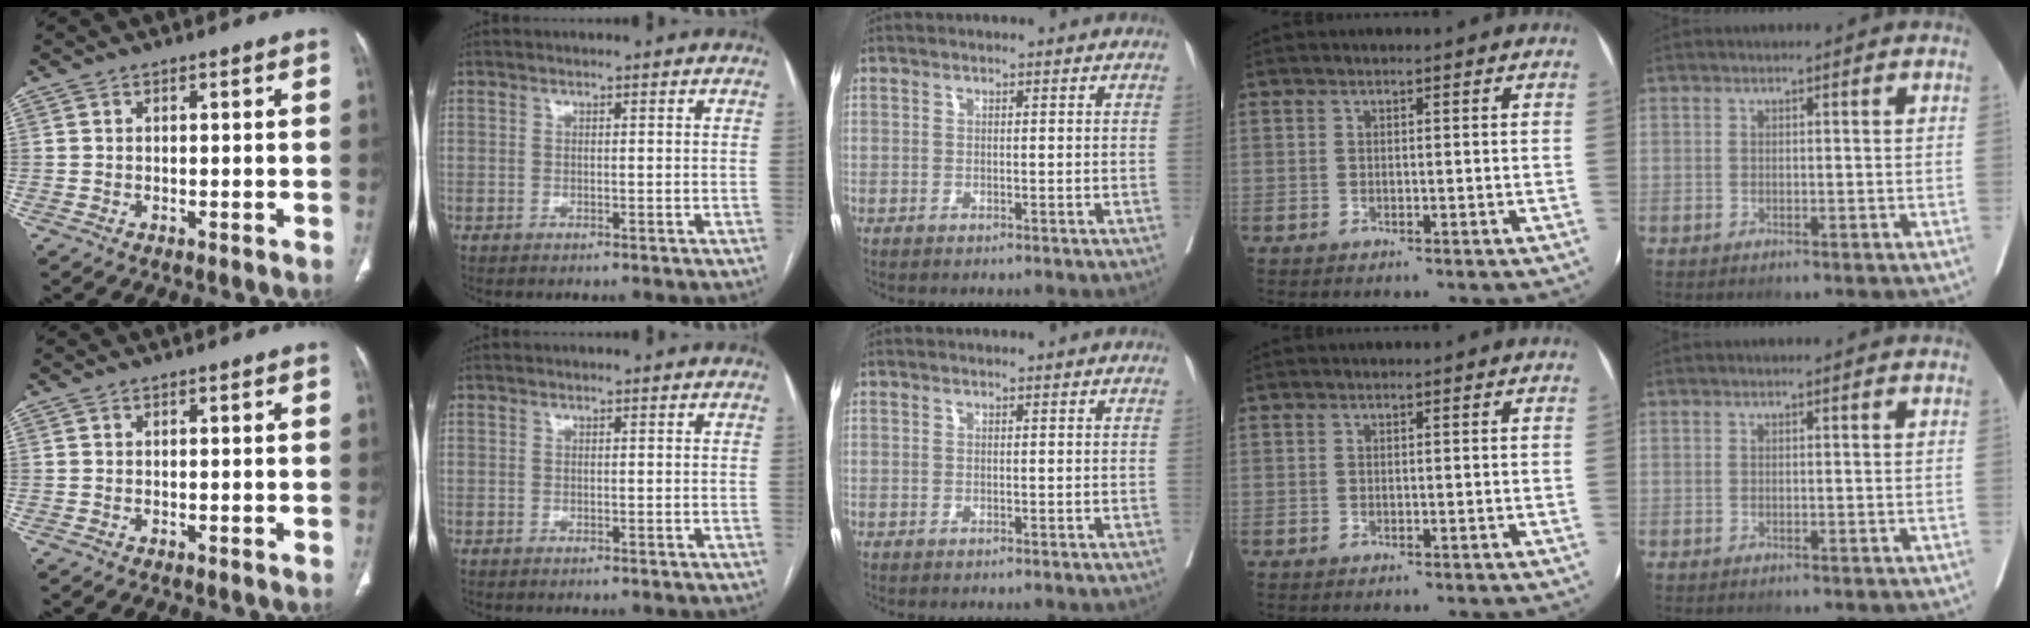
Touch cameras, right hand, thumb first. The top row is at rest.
{}